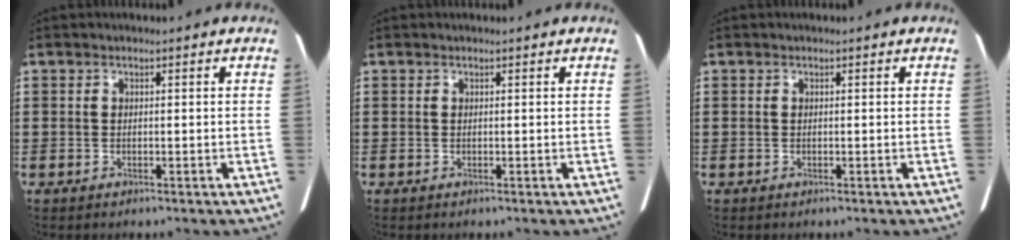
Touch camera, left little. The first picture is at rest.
{"total": 0.0}
{"total": 0.0}